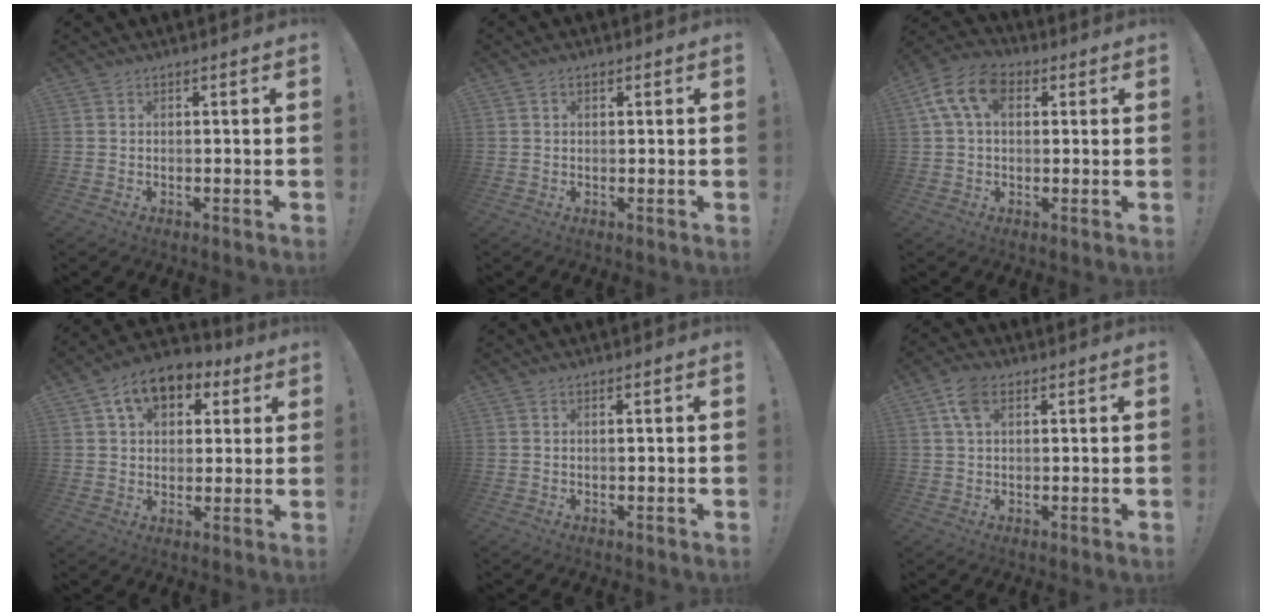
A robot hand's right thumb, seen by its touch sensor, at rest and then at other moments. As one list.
[{"total": 1.3, "force": [0.5, 0.9, 0.8], "torque": [-0.012, 0.002, 0.009]}, {"total": 11.4, "force": [3.5, 7.3, 8.0], "torque": [-0.149, 0.011, 0.069]}, {"total": 11.3, "force": [5.3, 7.9, 6.1], "torque": [-0.094, -0.016, 0.102]}, {"total": 0.6, "force": [0.2, -0.1, 0.6], "torque": [-0.012, 0.000, 0.003]}, {"total": 6.4, "force": [2.8, 3.3, 4.7], "torque": [-0.091, 0.004, 0.055]}]